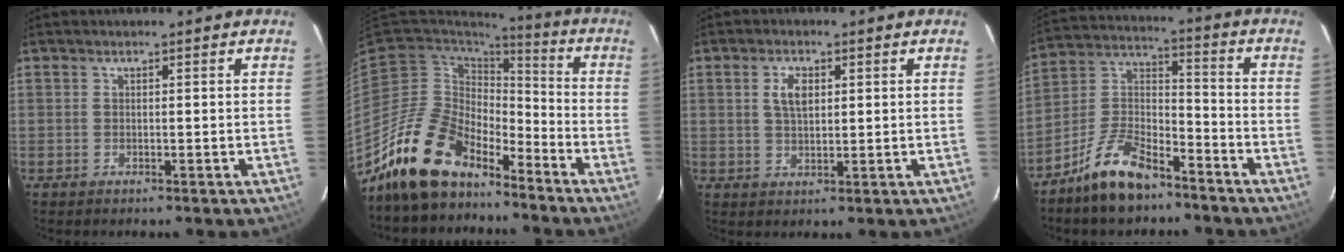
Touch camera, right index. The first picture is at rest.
{"total": 16.2, "force": [-13.1, 7.1, 6.3], "torque": [-0.131, 0.008, -0.231]}
{"total": 4.2, "force": [1.4, 2.2, 3.2], "torque": [-0.060, 0.006, 0.028]}
{"total": 12.5, "force": [-8.7, 5.2, 7.4], "torque": [-0.158, 0.027, -0.162]}